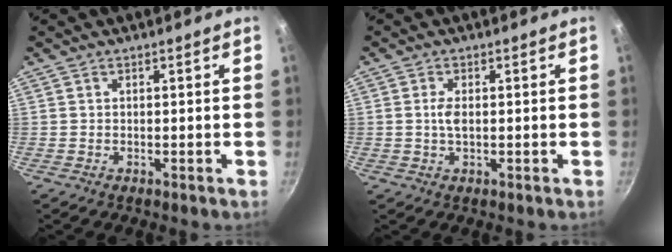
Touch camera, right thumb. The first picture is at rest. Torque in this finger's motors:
{"motor_torque": [0.16, 0.80, 0.45, -0.15, 0.11]}